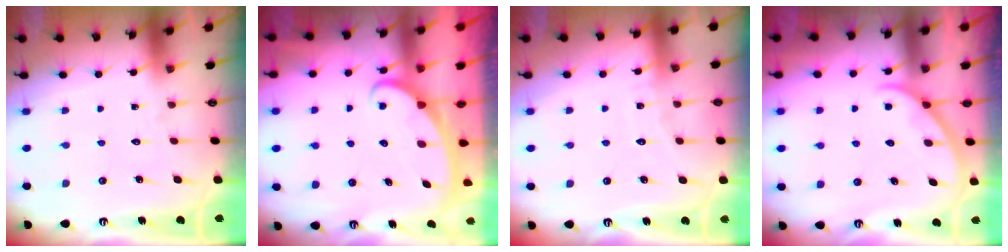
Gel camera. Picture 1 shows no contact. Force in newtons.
{"total": 2.5, "press": 2.5, "slide": 0.3}
{"total": 4.8, "press": 4.8, "slide": 0.5}
{"total": 3.9, "press": 3.9, "slide": 0.5}